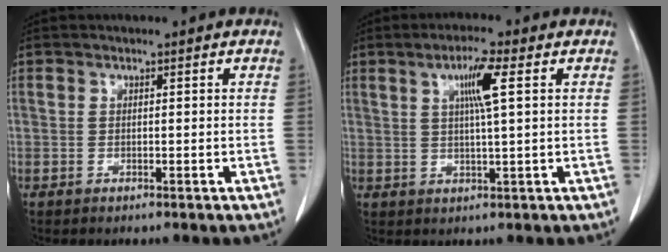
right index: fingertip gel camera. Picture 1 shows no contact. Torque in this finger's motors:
{"motor_torque": [0.29, 0.25, 0.16, 0.09]}